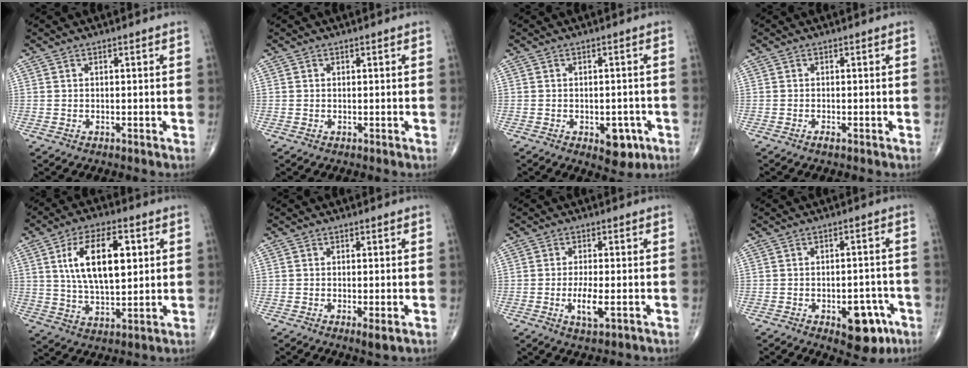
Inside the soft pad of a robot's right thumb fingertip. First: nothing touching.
{"total": 0.0}
{"total": 5.4, "force": [-2.2, 3.0, 3.8], "torque": [-0.024, 0.008, -0.019]}
{"total": 0.7, "force": [-0.4, 0.1, 0.5], "torque": [-0.008, 0.000, -0.009]}
{"total": 14.6, "force": [3.7, 7.0, 12.3], "torque": [-0.199, -0.007, 0.070]}
{"total": 2.4, "force": [-0.7, 0.5, 2.2], "torque": [-0.042, -0.010, -0.013]}
{"total": 4.6, "force": [-1.2, 1.3, 4.3], "torque": [-0.083, -0.008, -0.020]}
{"total": 9.5, "force": [-4.3, 4.9, 6.8], "torque": [-0.057, 0.026, -0.046]}